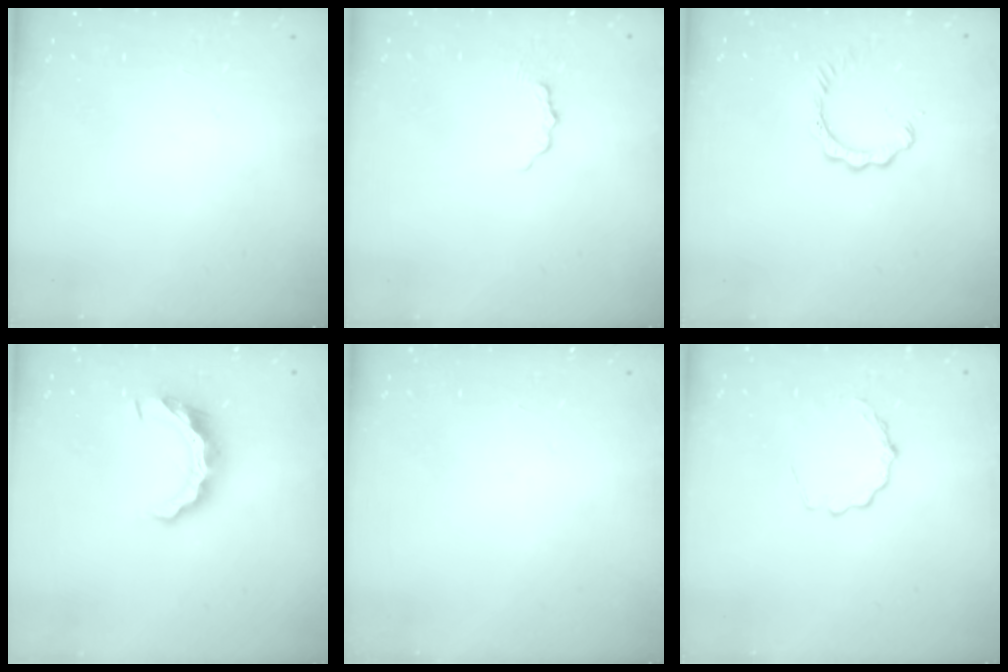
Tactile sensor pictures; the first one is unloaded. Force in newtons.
{"total": 4.1, "press": 4.1, "slide": 0.5}
{"total": 3.1, "press": 3.1, "slide": 0.2}
{"total": 9.4, "press": 9.4, "slide": 0.8}
{"total": 0.0}
{"total": 5.7, "press": 5.7, "slide": 0.5}